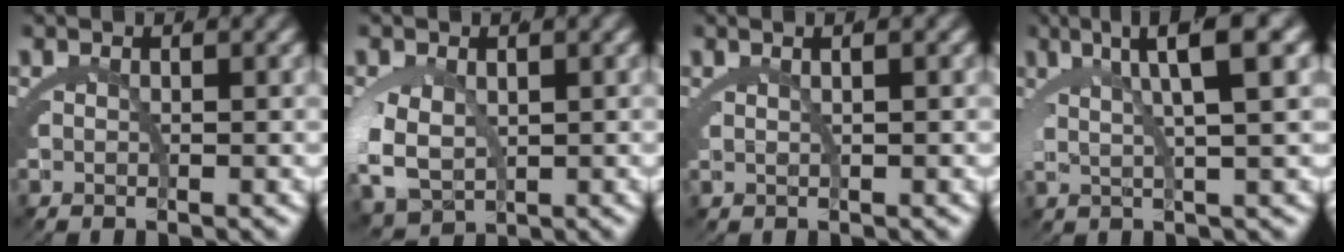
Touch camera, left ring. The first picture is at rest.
{"total": 5.1, "force": [-0.3, 4.0, 3.2], "torque": [-0.092, -0.032, 0.016]}
{"total": 1.6, "force": [1.0, -0.4, 1.3], "torque": [-0.008, 0.010, 0.018]}
{"total": 6.8, "force": [3.9, 0.9, 5.6], "torque": [-0.084, 0.017, 0.059]}